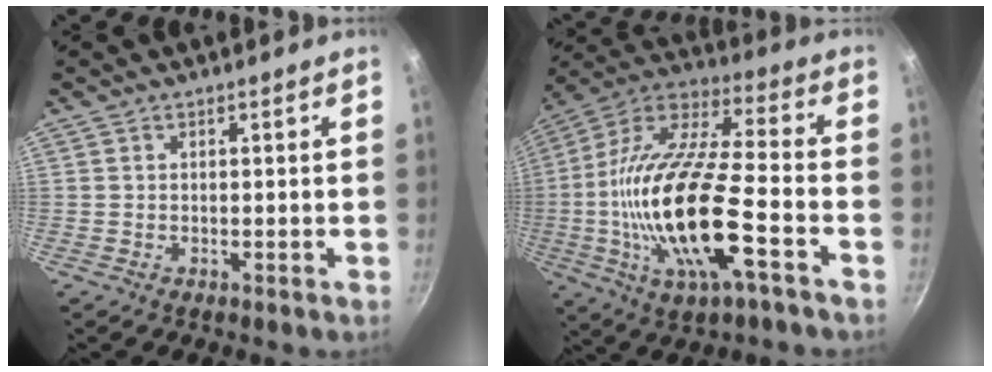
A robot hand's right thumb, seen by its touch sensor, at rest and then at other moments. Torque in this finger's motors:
{"motor_torque": [0.89, 0.74, 2.51, -0.24, 0.87]}